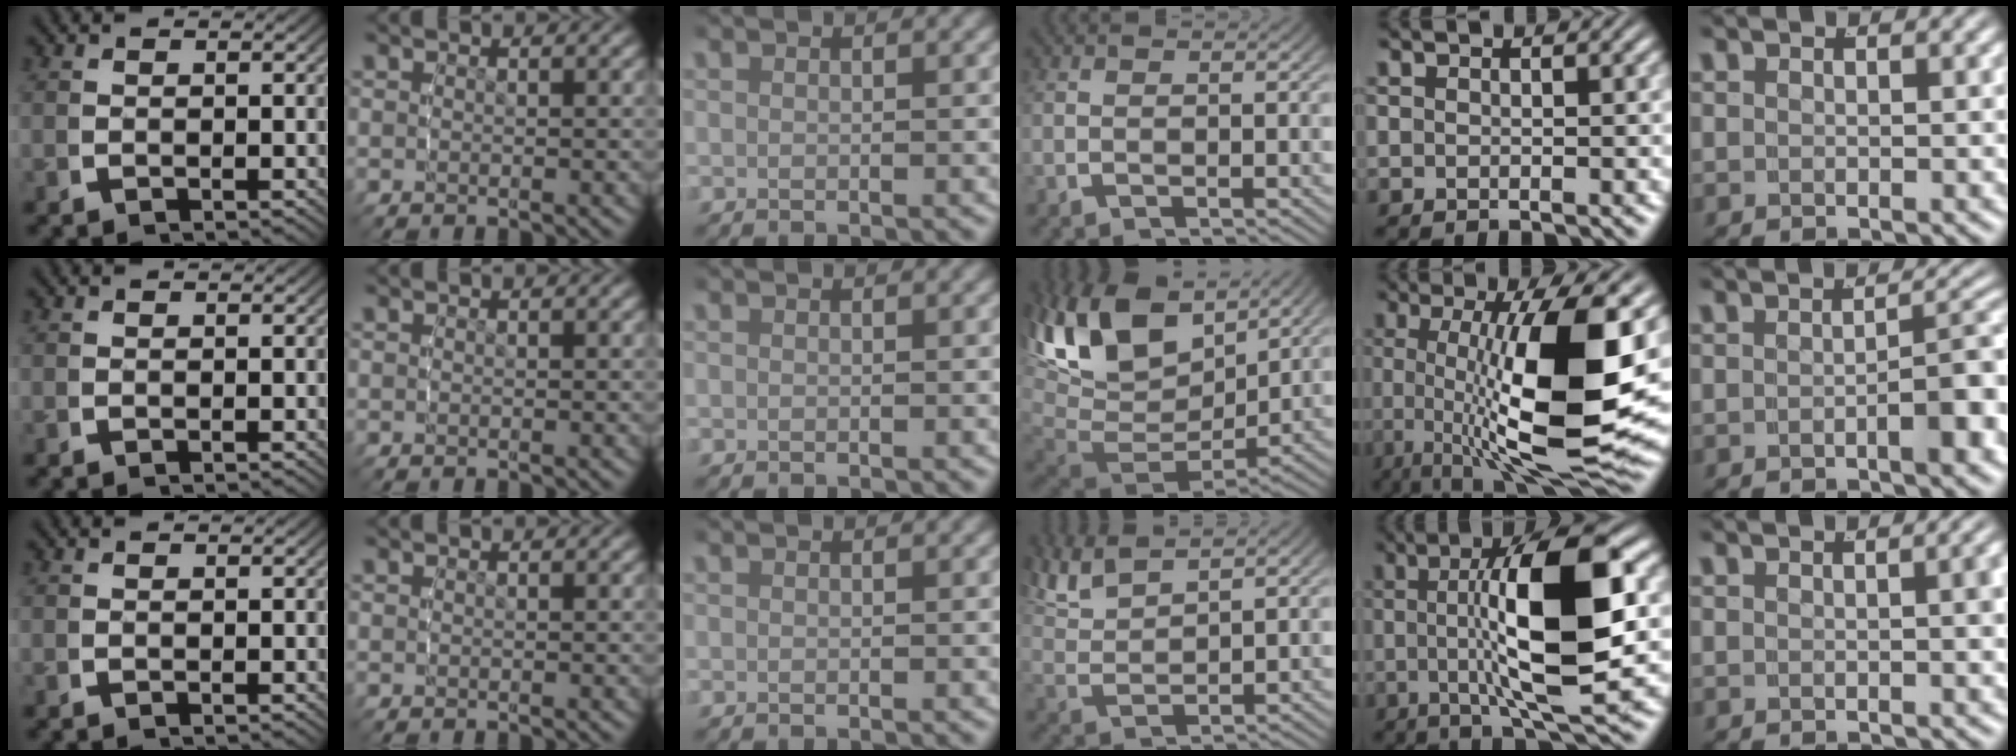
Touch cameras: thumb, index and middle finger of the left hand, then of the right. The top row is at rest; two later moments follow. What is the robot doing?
{"motion": "lift_and_place", "object": "screwdriver"}